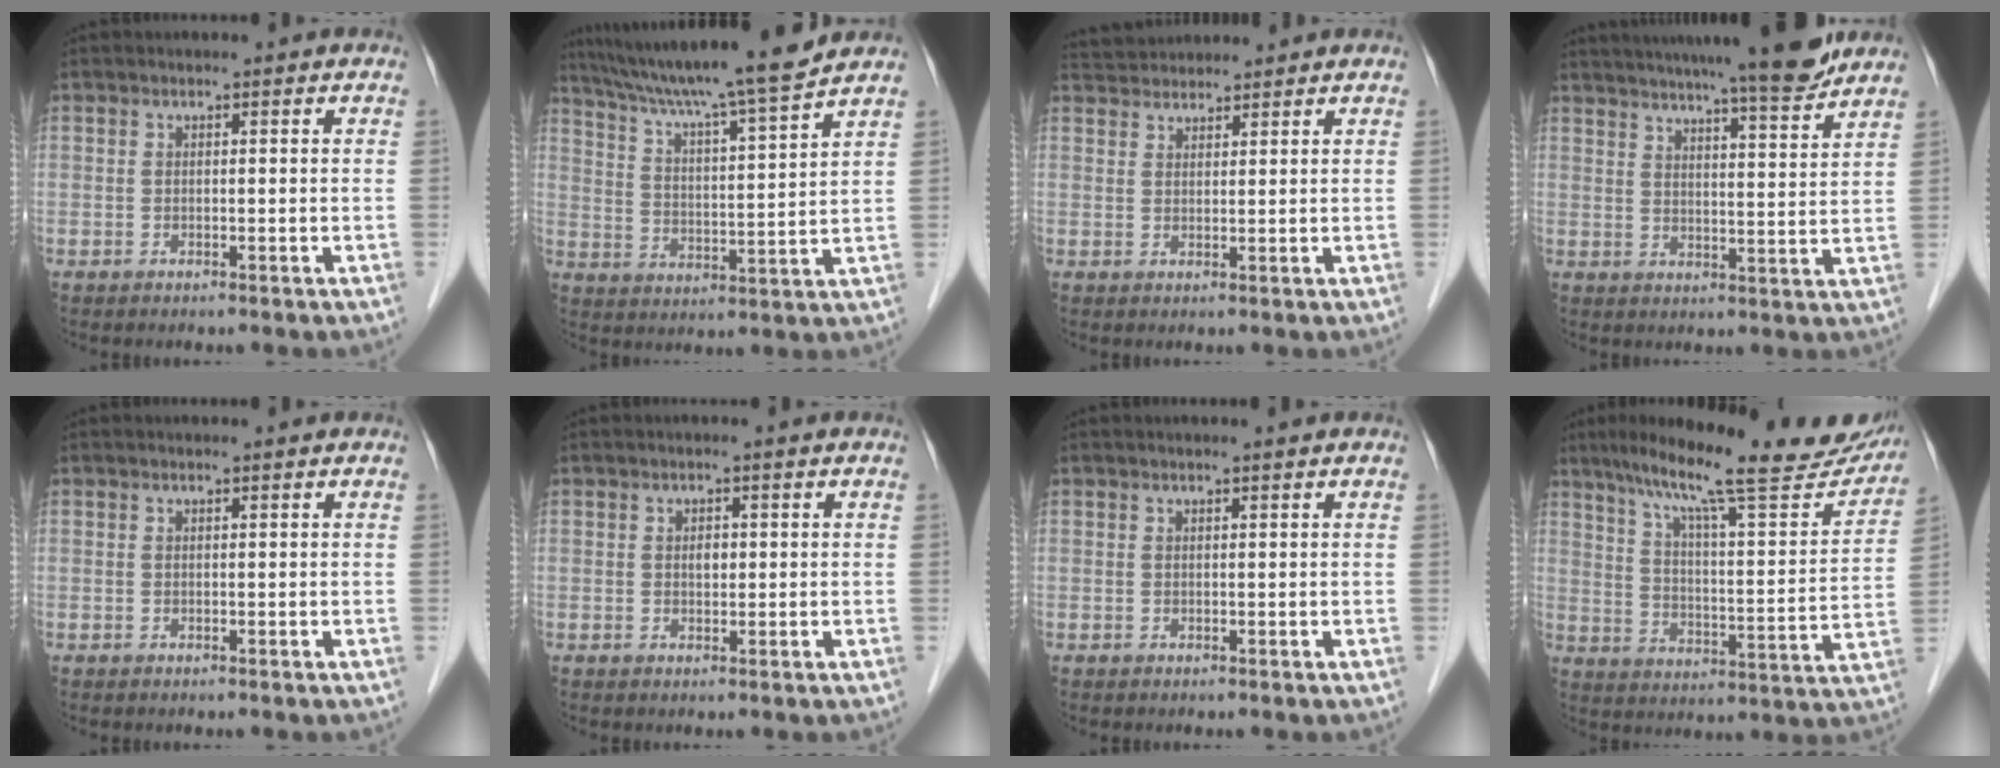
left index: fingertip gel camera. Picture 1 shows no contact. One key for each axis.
{"total": 16.3, "fx": 14.3, "fy": -1.4, "fz": 7.7, "tx": -0.135, "ty": -0.004, "tz": 0.223}
{"total": 4.8, "fx": 4.7, "fy": 0.8, "fz": 0.6, "tx": -0.015, "ty": 0.036, "tz": 0.086}
{"total": 15.8, "fx": 13.9, "fy": 0.1, "fz": 7.6, "tx": -0.119, "ty": -0.003, "tz": 0.189}
{"total": 0.0}
{"total": 1.4, "fx": 0.2, "fy": 0.8, "fz": 1.1, "tx": -0.017, "ty": 0.001, "tz": 0.004}
{"total": 0.9, "fx": 0.7, "fy": -0.1, "fz": 0.5, "tx": -0.009, "ty": 0.005, "tz": 0.015}
{"total": 24.0, "fx": 20.3, "fy": 2.9, "fz": 12.5, "tx": -0.196, "ty": -0.016, "tz": 0.278}